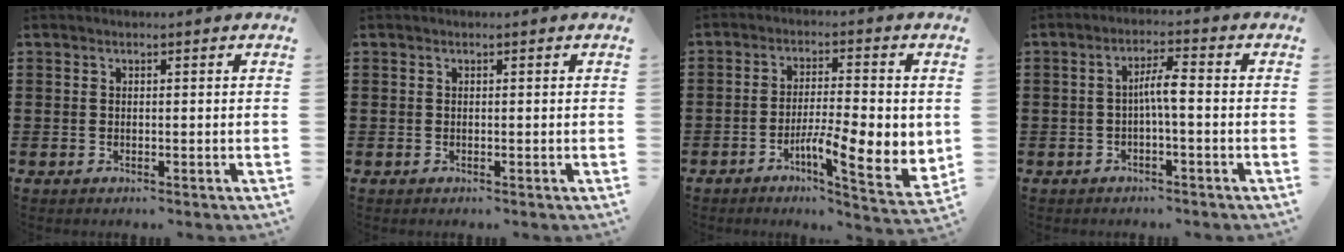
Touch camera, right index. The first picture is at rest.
{"total": 0.0}
{"total": 9.4, "force": [-2.2, 2.7, 8.8], "torque": [-0.136, -0.014, -0.035]}
{"total": 3.7, "force": [-0.6, 0.4, 3.6], "torque": [-0.068, 0.005, -0.015]}